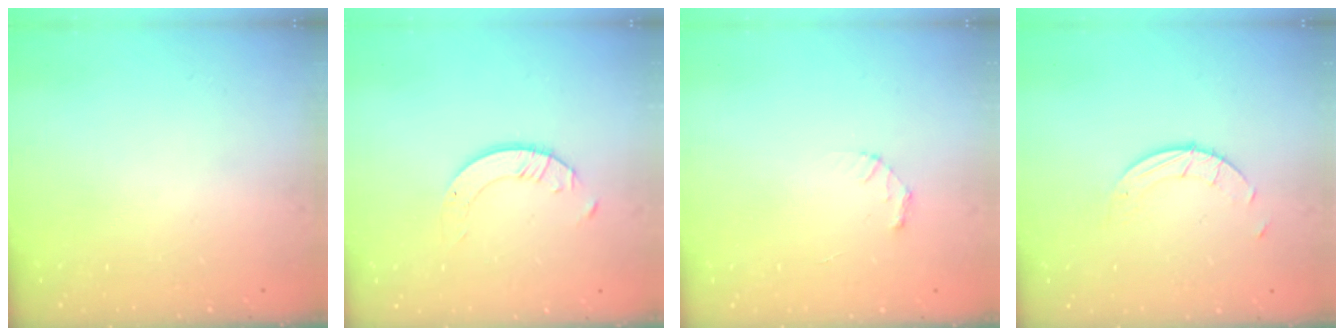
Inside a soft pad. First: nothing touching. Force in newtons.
{"total": 2.3, "press": 2.3, "slide": 0.2}
{"total": 2.1, "press": 2.1, "slide": 0.2}
{"total": 2.7, "press": 2.7, "slide": 0.3}